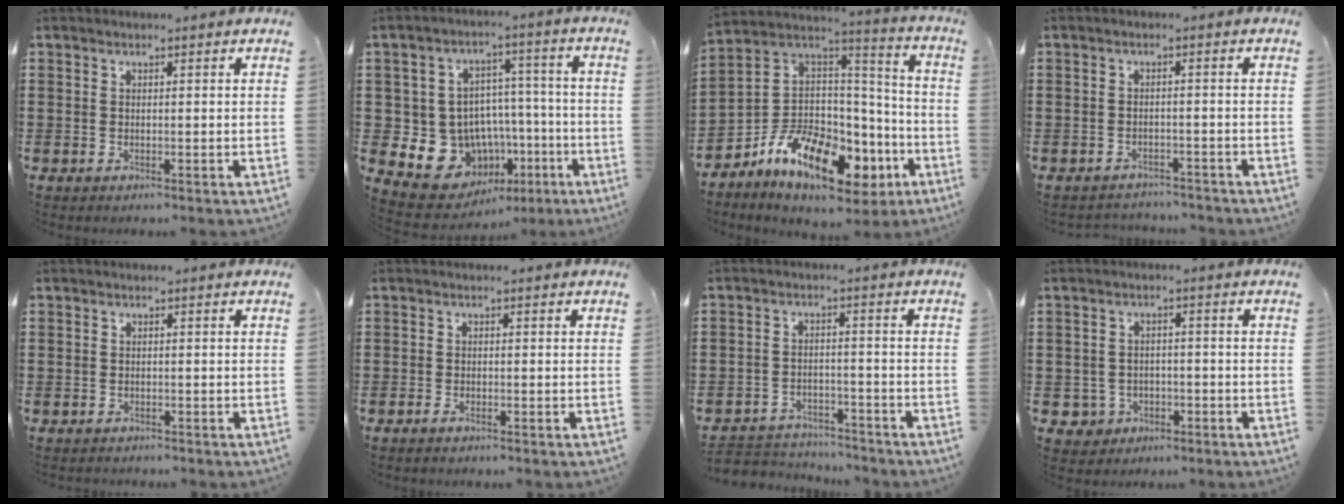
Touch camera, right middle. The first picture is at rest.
{"total": 10.2, "force": [-3.9, 9.0, 2.8], "torque": [-0.070, 0.017, -0.063]}
{"total": 14.6, "force": [-8.7, 7.7, 8.8], "torque": [-0.181, 0.029, -0.155]}
{"total": 2.1, "force": [-2.0, 0.3, -0.1], "torque": [-0.005, -0.001, -0.045]}
{"total": 0.7, "force": [-0.6, 0.3, -0.2], "torque": [0.003, 0.005, -0.015]}
{"total": 0.8, "force": [-0.7, 0.2, 0.4], "torque": [-0.009, -0.004, -0.012]}
{"total": 3.7, "force": [-3.6, 0.8, -0.1], "torque": [-0.013, 0.001, -0.081]}
{"total": 3.0, "force": [-1.6, 2.4, 0.8], "torque": [-0.029, 0.001, -0.037]}